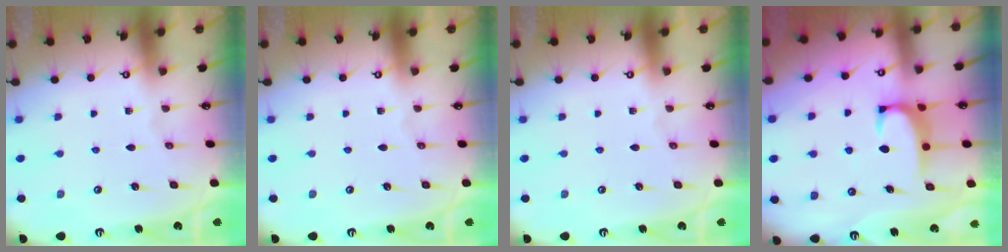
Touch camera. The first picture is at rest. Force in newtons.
{"total": 0.0}
{"total": 0.0}
{"total": 1.9, "press": 1.9, "slide": 0.3}